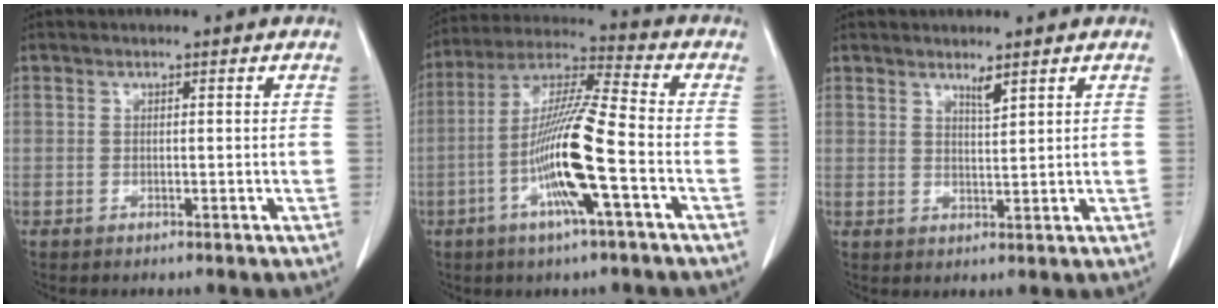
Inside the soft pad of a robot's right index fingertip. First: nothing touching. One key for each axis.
{"total": 13.8, "fx": -4.3, "fy": 0.0, "fz": 13.1, "tx": -0.261, "ty": -0.001, "tz": -0.089}
{"total": 1.9, "fx": 1.5, "fy": 0.0, "fz": 1.2, "tx": -0.023, "ty": -0.007, "tz": 0.028}